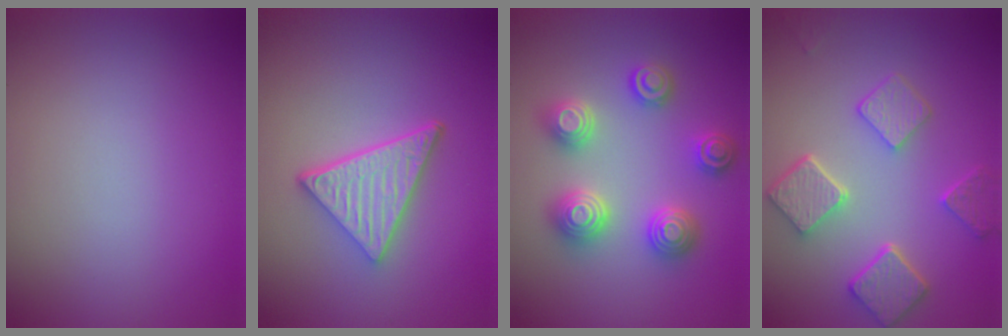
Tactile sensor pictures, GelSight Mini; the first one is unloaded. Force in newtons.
{"total": 5.1, "press": 3.8, "slide": 3.5}
{"total": 4.9, "press": 4.8, "slide": 0.8}
{"total": 5.5, "press": 4.4, "slide": 3.3}